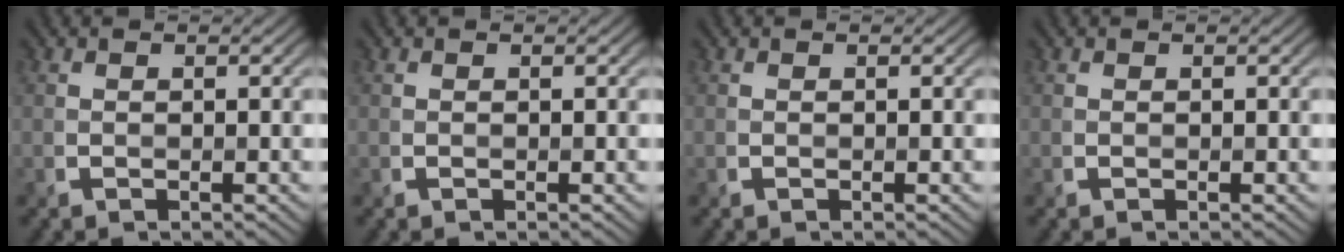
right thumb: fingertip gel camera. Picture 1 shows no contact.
{"total": 0.0}
{"total": 0.0}
{"total": 0.0}